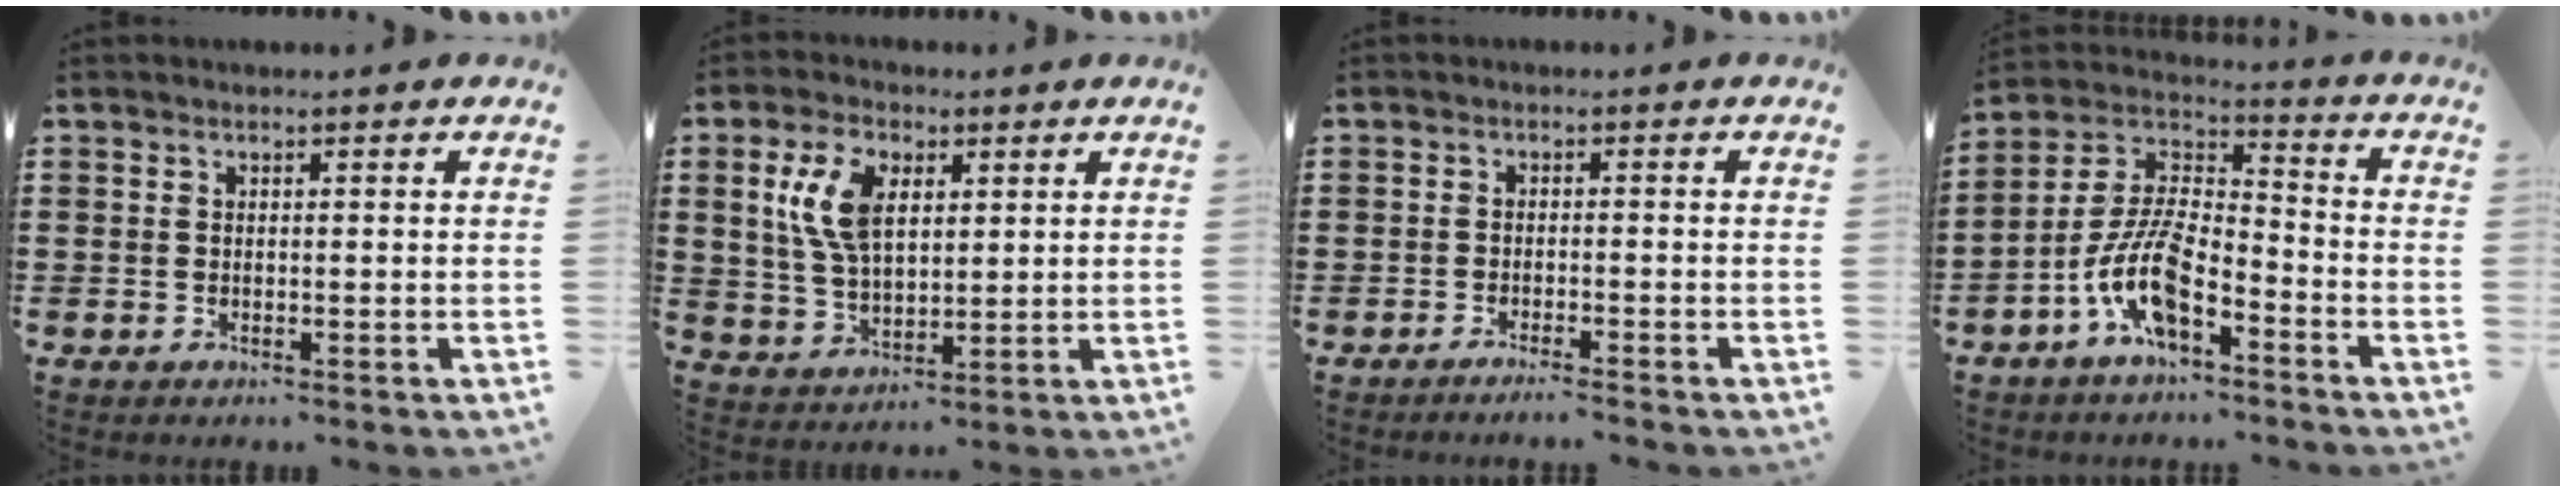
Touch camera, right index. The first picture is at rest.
{"total": 8.7, "force": [2.9, 4.9, 6.5], "torque": [-0.155, 0.011, 0.050]}
{"total": 1.6, "force": [-1.6, -0.3, 0.4], "torque": [-0.007, 0.001, -0.031]}
{"total": 10.6, "force": [-5.4, 4.1, 8.1], "torque": [-0.198, -0.011, -0.110]}